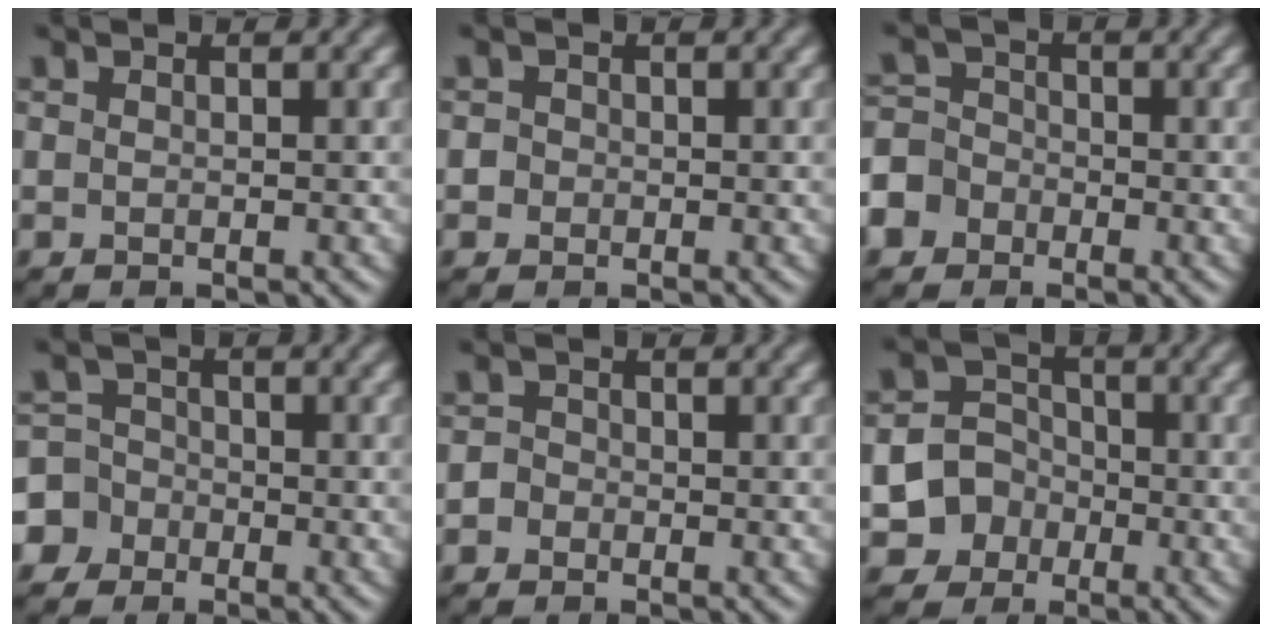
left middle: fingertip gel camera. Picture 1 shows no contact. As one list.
[{"total": 1.3, "force": [-0.1, 1.2, 0.3], "torque": [0.010, 0.004, -0.008]}, {"total": 6.3, "force": [-3.4, 5.2, 1.2], "torque": [-0.022, 0.002, -0.086]}, {"total": 6.4, "force": [-3.2, 5.5, 0.9], "torque": [-0.010, 0.006, -0.087]}, {"total": 1.6, "force": [-0.7, 1.5, 0.2], "torque": [0.012, 0.010, -0.028]}, {"total": 5.7, "force": [-2.2, 5.2, 1.0], "torque": [-0.002, 0.002, -0.065]}]